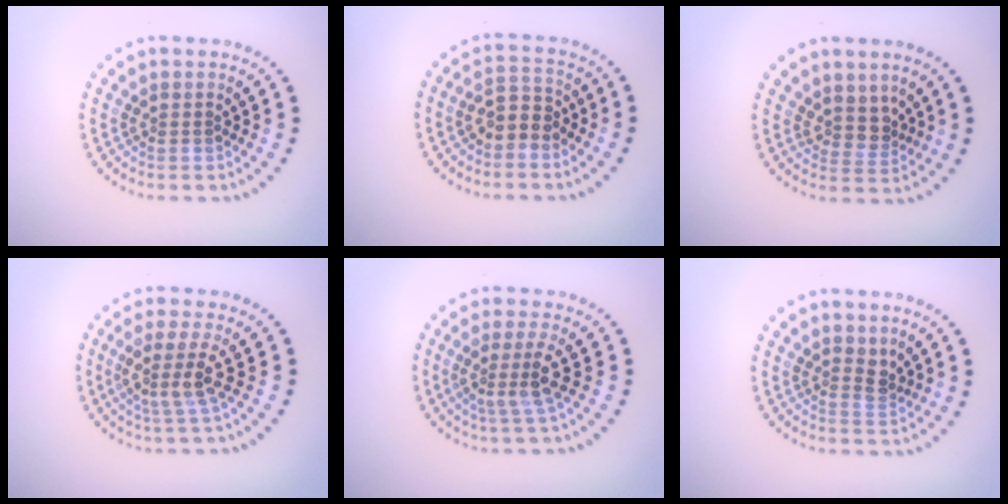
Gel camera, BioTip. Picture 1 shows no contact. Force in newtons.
{"total": 2.7, "press": 2.5, "slide": 1.0}
{"total": 2.3, "press": 1.7, "slide": 1.6}
{"total": 3.1, "press": 2.3, "slide": 2.0}
{"total": 3.1, "press": 2.2, "slide": 2.1}
{"total": 1.4, "press": 1.1, "slide": 0.8}